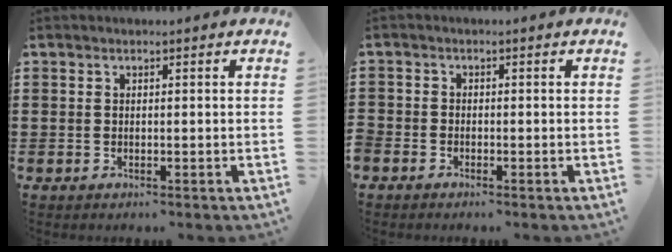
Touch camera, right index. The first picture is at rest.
{"total": 1.0, "force": [-0.9, 0.4, 0.0], "torque": [-0.002, -0.001, -0.019]}